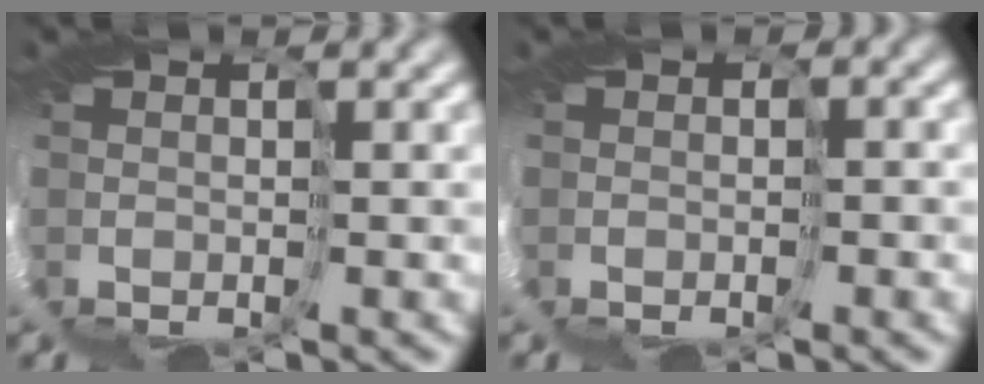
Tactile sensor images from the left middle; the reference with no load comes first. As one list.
[{"total": 1.8, "force": [-1.2, 1.0, 0.9], "torque": [-0.009, 0.000, -0.012]}]